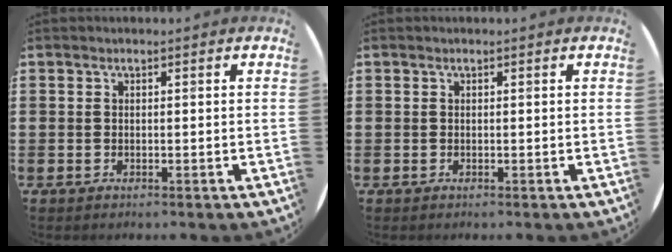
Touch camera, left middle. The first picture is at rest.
{"total": 0.0}